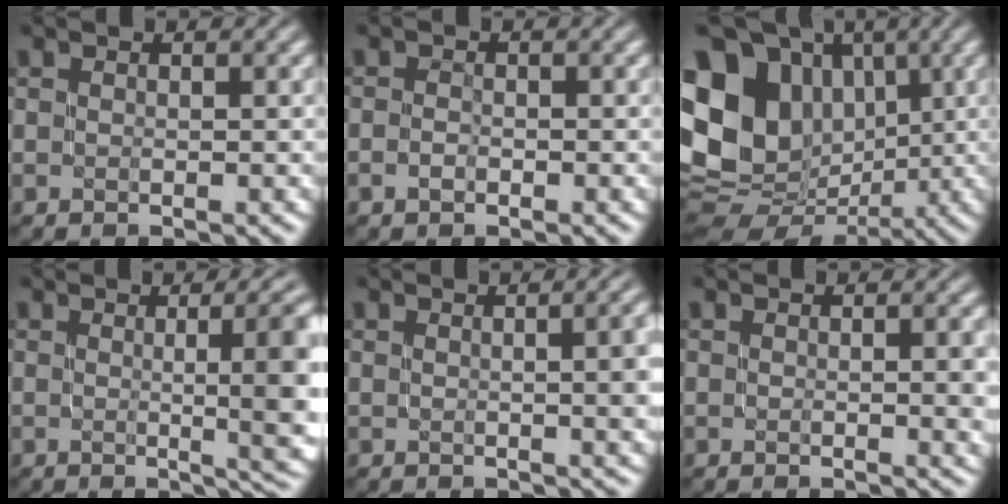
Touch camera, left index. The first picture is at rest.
{"total": 0.8, "force": [-0.6, 0.5, 0.4], "torque": [-0.009, 0.002, -0.013]}
{"total": 16.5, "force": [1.6, 13.0, 10.0], "torque": [-0.211, 0.020, 0.035]}
{"total": 11.2, "force": [0.7, 3.9, 10.5], "torque": [-0.073, 0.018, 0.003]}
{"total": 5.6, "force": [0.7, 2.3, 5.1], "torque": [-0.034, 0.011, 0.013]}
{"total": 2.1, "force": [0.1, 0.5, 2.0], "torque": [-0.028, -0.003, 0.003]}